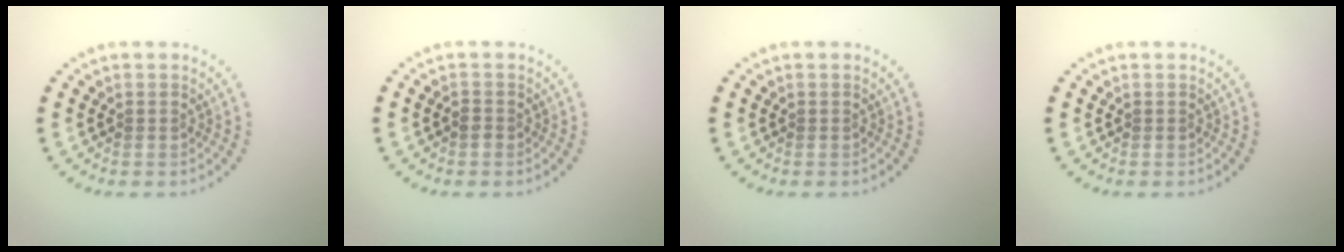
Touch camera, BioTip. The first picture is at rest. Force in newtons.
{"total": 0.8, "press": 0.7, "slide": 0.4}
{"total": 0.0}
{"total": 0.0}